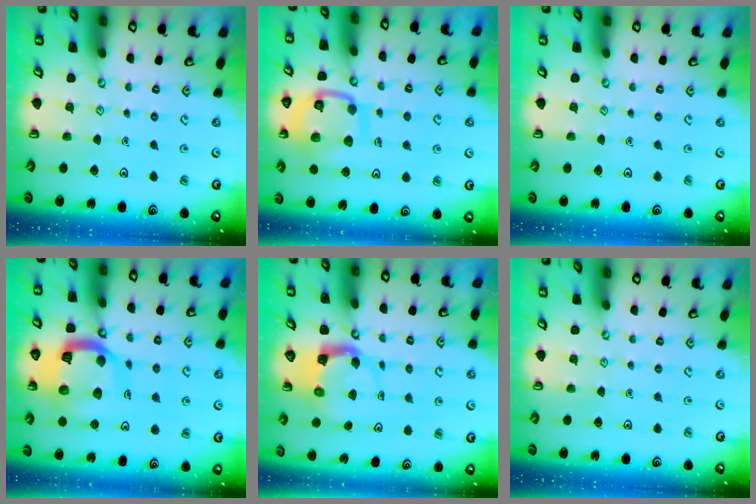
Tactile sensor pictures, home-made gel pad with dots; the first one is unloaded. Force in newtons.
{"total": 12.8, "press": 12.8, "slide": 1.3}
{"total": 0.0}
{"total": 16.1, "press": 16.0, "slide": 1.8}
{"total": 3.8, "press": 3.8, "slide": 0.6}
{"total": 0.0}